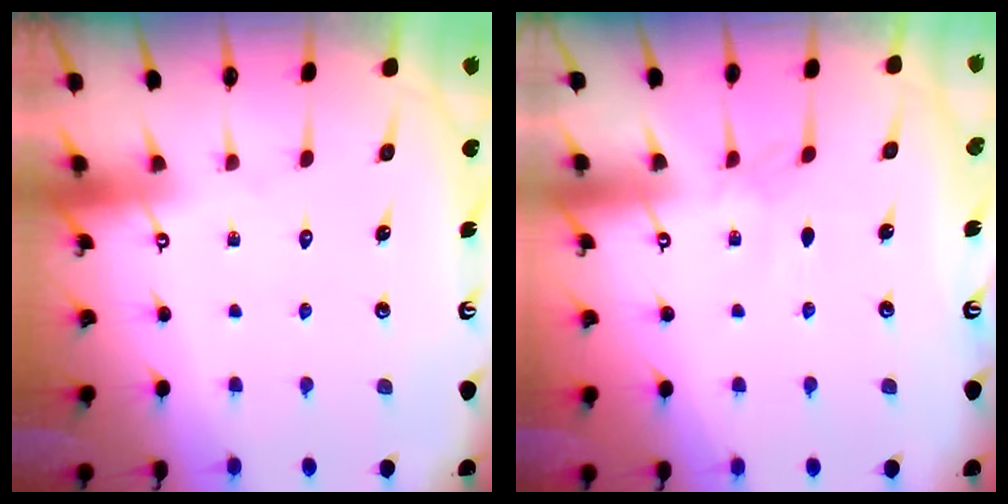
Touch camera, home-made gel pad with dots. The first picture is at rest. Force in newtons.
{"total": 2.1, "press": 2.0, "slide": 0.5}